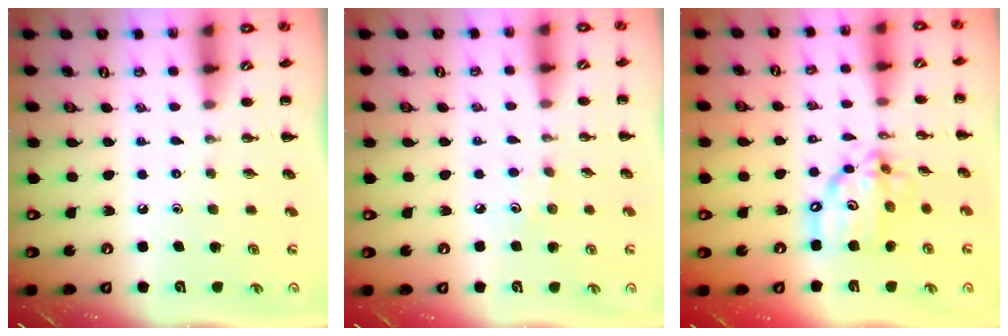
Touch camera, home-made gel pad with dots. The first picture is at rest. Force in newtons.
{"total": 4.1, "press": 4.0, "slide": 1.2}
{"total": 13.4, "press": 12.8, "slide": 3.9}